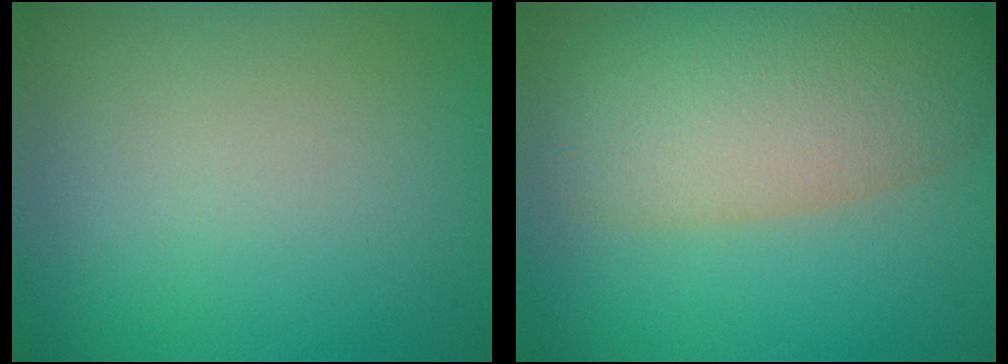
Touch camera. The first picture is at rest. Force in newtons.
{"total": 9.2, "press": 9.2, "slide": 0.4}